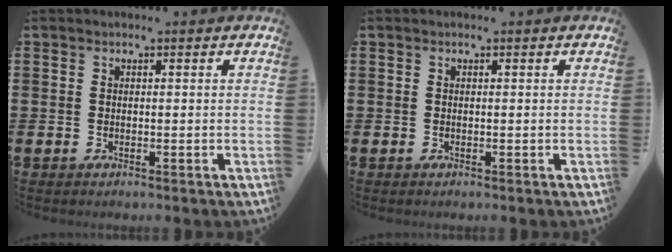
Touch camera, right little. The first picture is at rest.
{"total": 0.0}